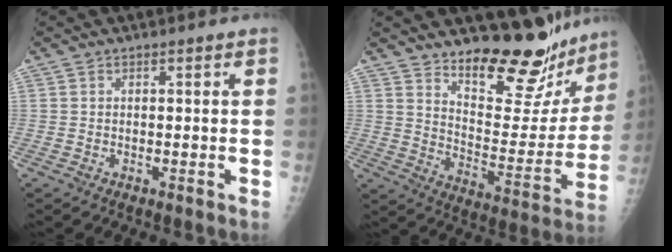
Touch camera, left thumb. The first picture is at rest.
{"total": 19.6, "force": [17.1, 6.0, 7.6], "torque": [-0.052, -0.144, 0.243]}